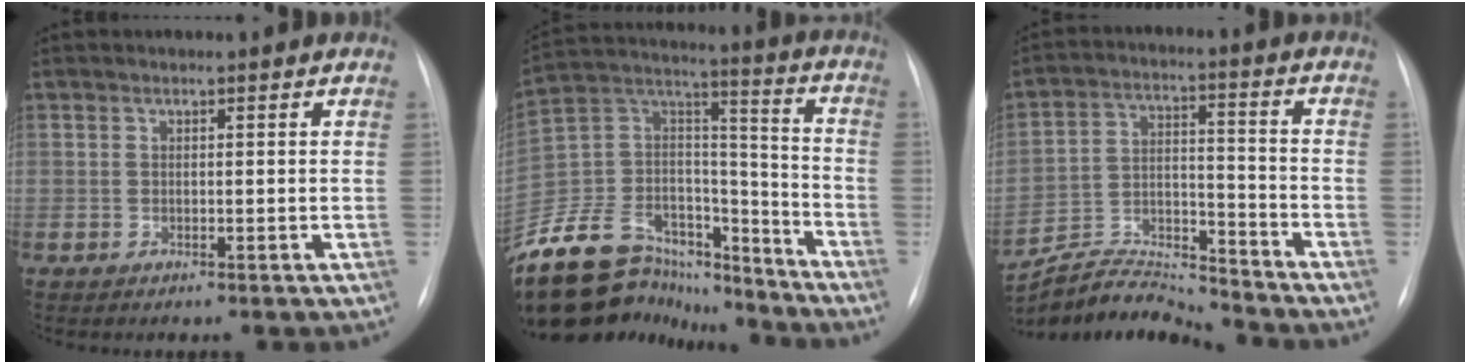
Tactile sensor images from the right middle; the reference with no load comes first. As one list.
[{"total": 23.8, "force": [-19.8, 10.1, 8.4], "torque": [-0.192, 0.043, -0.330]}, {"total": 11.8, "force": [-11.8, -0.4, 0.4], "torque": [-0.010, 0.026, -0.218]}]